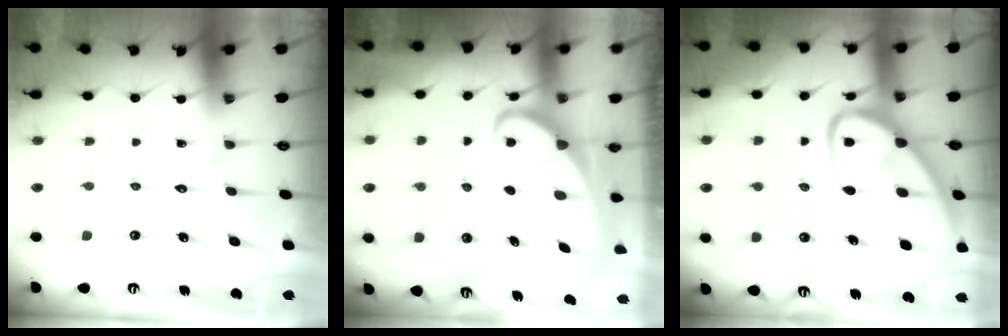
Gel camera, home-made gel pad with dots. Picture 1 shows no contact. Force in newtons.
{"total": 2.2, "press": 2.2, "slide": 0.3}
{"total": 12.5, "press": 12.4, "slide": 1.2}